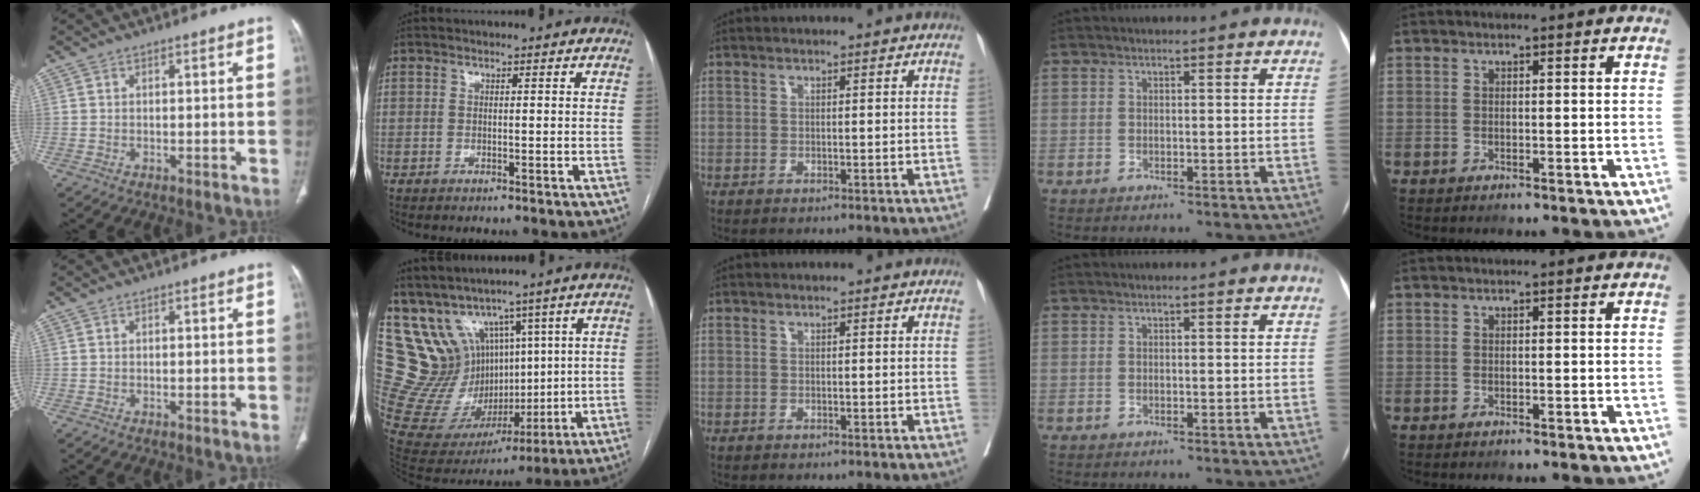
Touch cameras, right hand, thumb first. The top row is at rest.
{"index": {"total": 15.9, "force": [7.8, 12.3, 6.5], "torque": [-0.150, 0.068, 0.199]}}